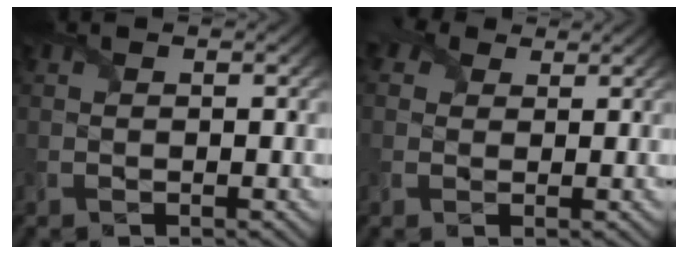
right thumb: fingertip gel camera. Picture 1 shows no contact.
{"total": 3.0, "force": [1.5, 2.3, 1.2], "torque": [-0.029, 0.005, 0.017]}